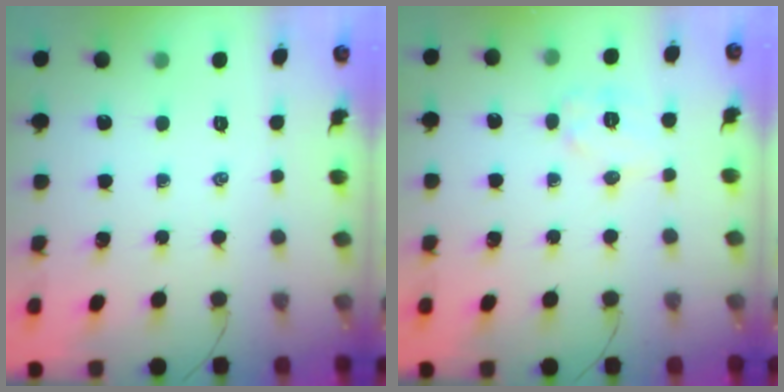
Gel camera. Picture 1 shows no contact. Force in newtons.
{"total": 7.7, "press": 7.7, "slide": 0.6}